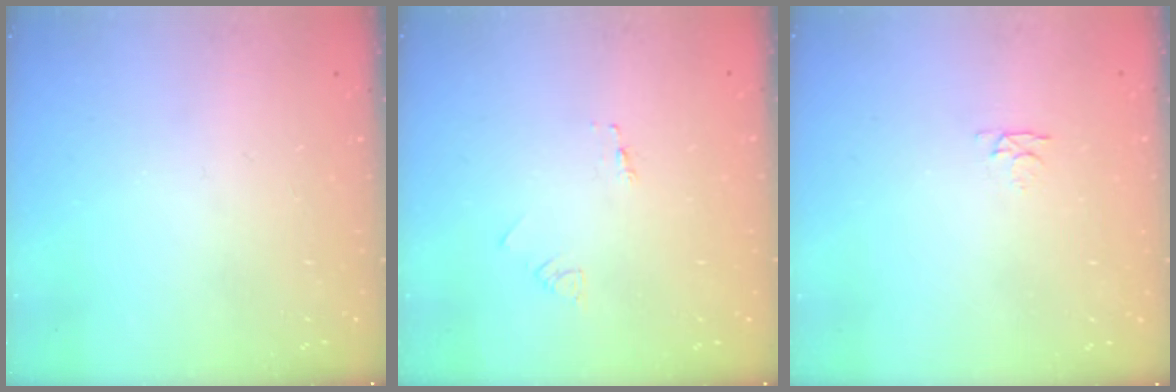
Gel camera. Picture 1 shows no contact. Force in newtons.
{"total": 1.7, "press": 1.7, "slide": 0.2}
{"total": 3.4, "press": 3.3, "slide": 0.5}